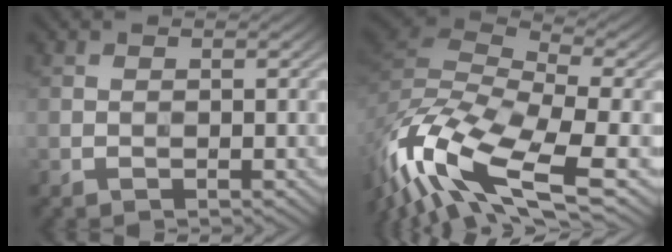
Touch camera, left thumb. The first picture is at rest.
{"total": 16.2, "force": [-8.4, 5.8, 12.6], "torque": [-0.317, -0.012, -0.157]}